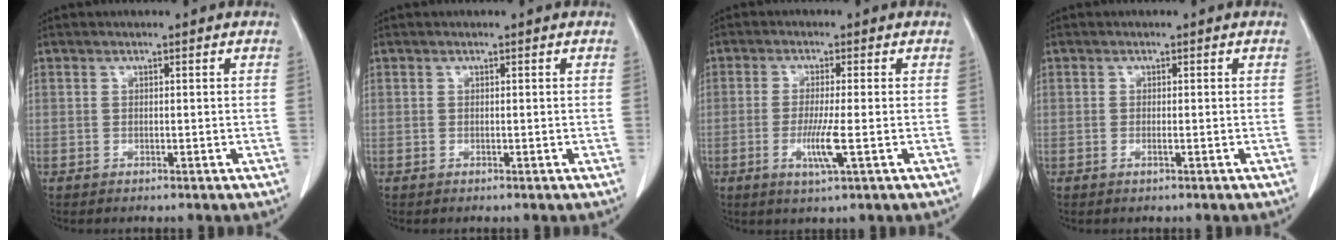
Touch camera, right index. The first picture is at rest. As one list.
[{"total": 0.0}, {"total": 5.1, "force": [-1.4, -0.3, 4.9], "torque": [-0.102, -0.015, -0.027]}, {"total": 0.7, "force": [-0.2, 0.0, 0.6], "torque": [-0.015, -0.002, -0.004]}]